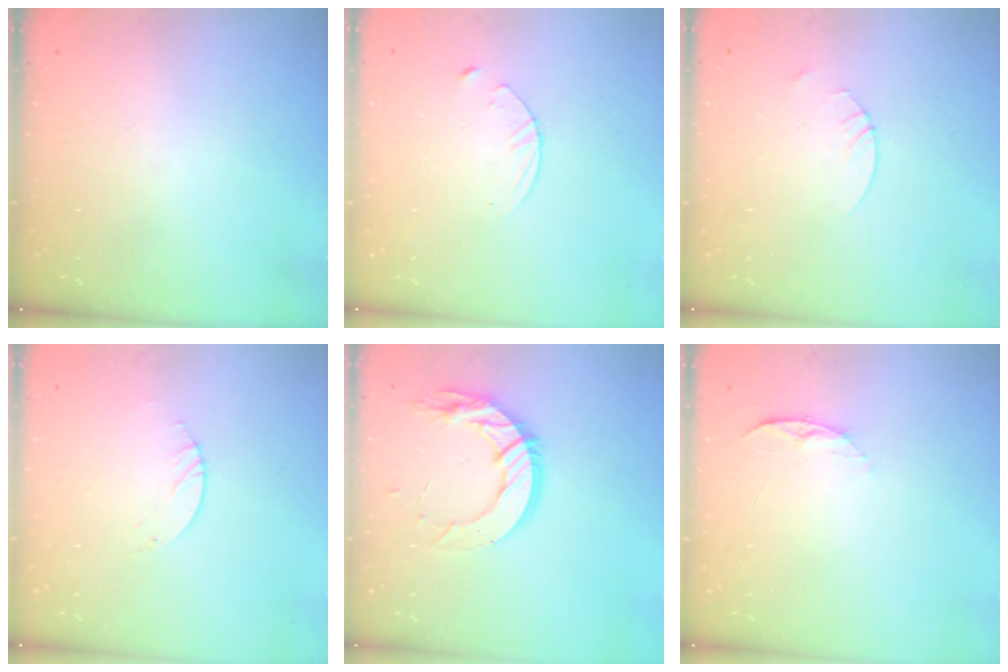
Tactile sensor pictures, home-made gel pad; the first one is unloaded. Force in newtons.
{"total": 3.1, "press": 3.1, "slide": 0.3}
{"total": 1.4, "press": 1.4, "slide": 0.2}
{"total": 0.9, "press": 0.8, "slide": 0.2}
{"total": 13.8, "press": 13.8, "slide": 1.0}
{"total": 5.2, "press": 5.2, "slide": 0.6}